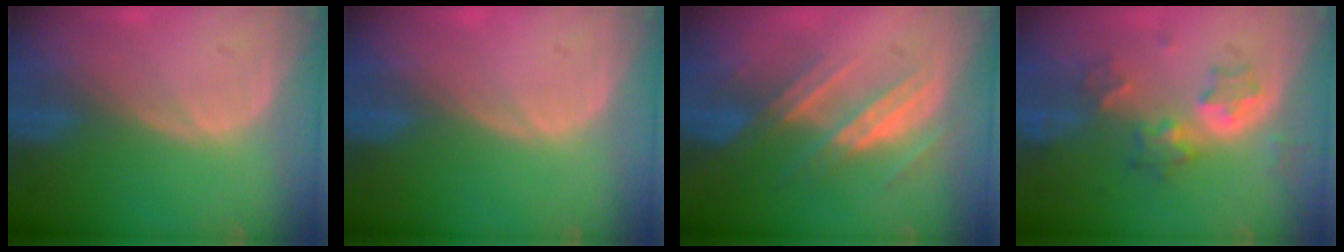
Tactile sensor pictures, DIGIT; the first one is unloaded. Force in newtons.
{"total": 0.0}
{"total": 7.2, "press": 6.6, "slide": 2.8}
{"total": 6.5, "press": 5.7, "slide": 3.2}